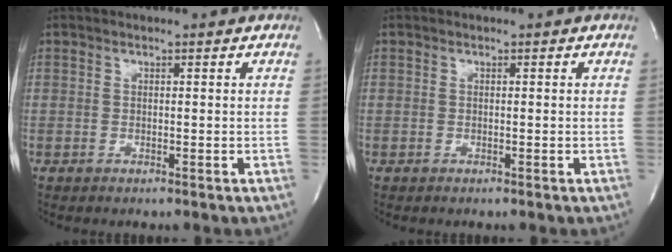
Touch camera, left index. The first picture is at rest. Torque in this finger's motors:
{"motor_torque": [0.00, 0.00, 0.00, 0.00]}